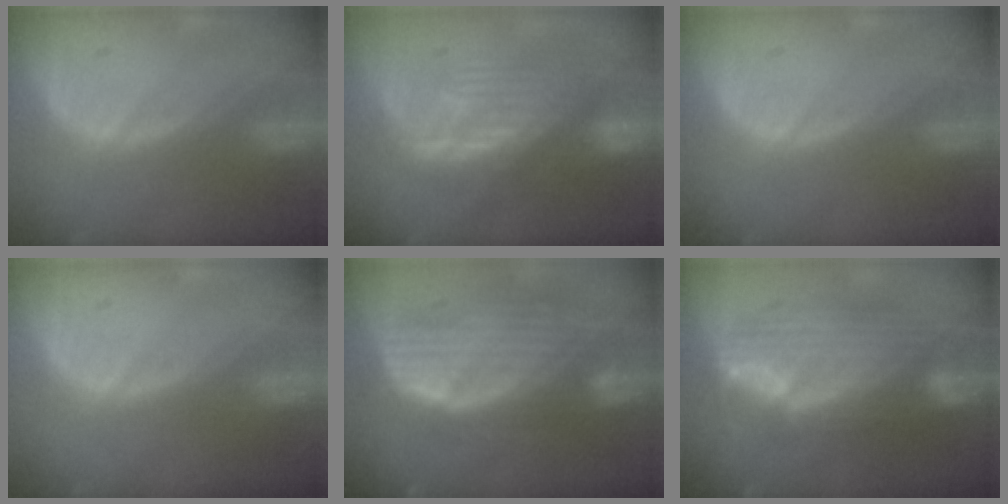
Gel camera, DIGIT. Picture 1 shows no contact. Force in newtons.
{"total": 9.2, "press": 8.7, "slide": 3.2}
{"total": 0.0}
{"total": 0.0}
{"total": 10.5, "press": 9.0, "slide": 5.3}
{"total": 9.8, "press": 9.8, "slide": 0.6}